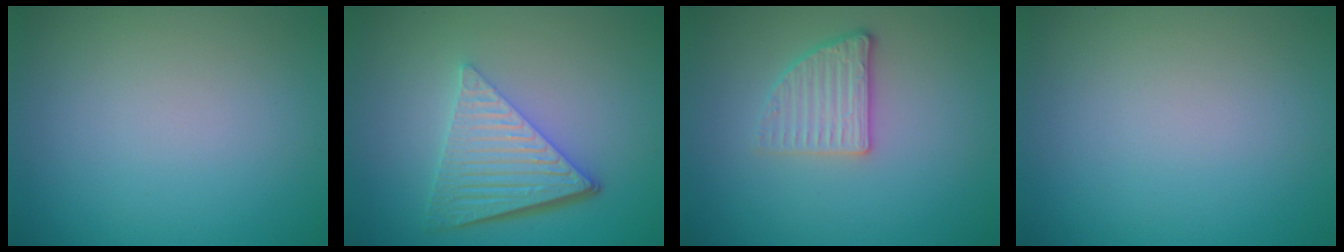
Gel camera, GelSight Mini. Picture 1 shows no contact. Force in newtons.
{"total": 6.2, "press": 4.3, "slide": 4.4}
{"total": 2.6, "press": 2.4, "slide": 1.2}
{"total": 0.0}